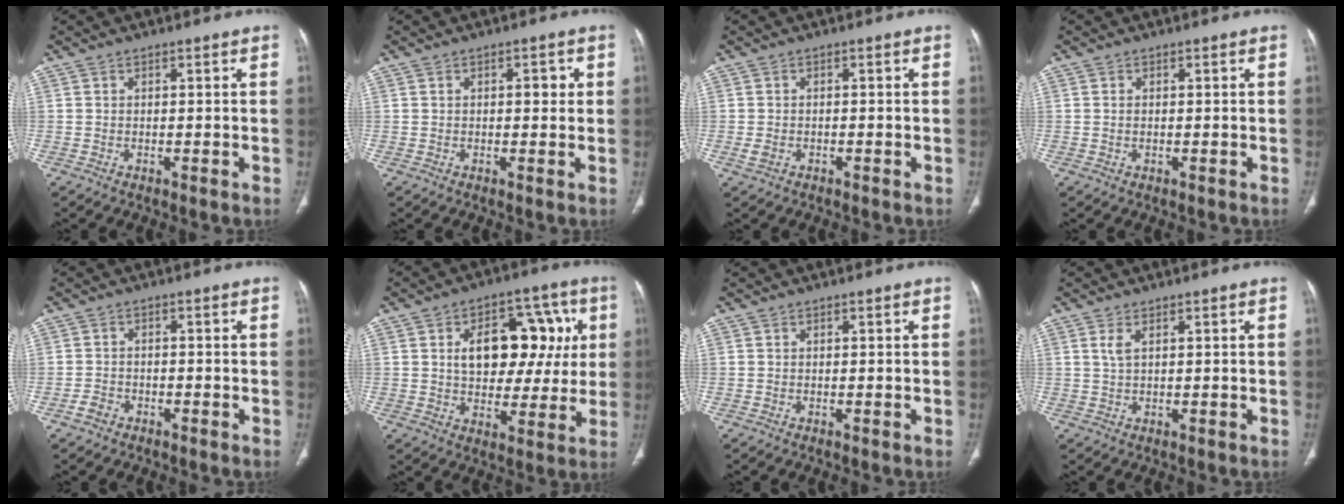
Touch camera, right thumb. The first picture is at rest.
{"total": 2.3, "force": [0.4, 1.3, 1.9], "torque": [-0.017, 0.002, 0.004]}
{"total": 1.7, "force": [-0.7, 1.2, 1.0], "torque": [-0.026, 0.004, -0.009]}
{"total": 0.8, "force": [0.0, 0.5, 0.7], "torque": [-0.017, 0.001, 0.001]}
{"total": 2.2, "force": [-1.5, 1.4, 0.7], "torque": [-0.019, 0.011, -0.026]}
{"total": 17.0, "force": [3.6, 10.9, 12.5], "torque": [-0.122, 0.021, 0.059]}
{"total": 0.0}
{"total": 1.9, "force": [0.8, 0.7, 1.5], "torque": [-0.040, 0.002, 0.024]}